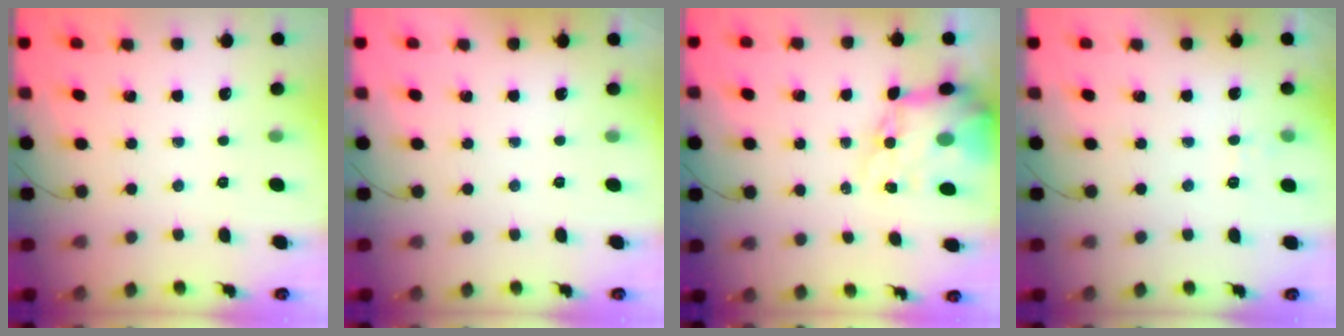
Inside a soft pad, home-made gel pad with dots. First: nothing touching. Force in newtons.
{"total": 1.9, "press": 1.9, "slide": 0.3}
{"total": 14.5, "press": 14.0, "slide": 3.8}
{"total": 2.8, "press": 2.5, "slide": 1.3}